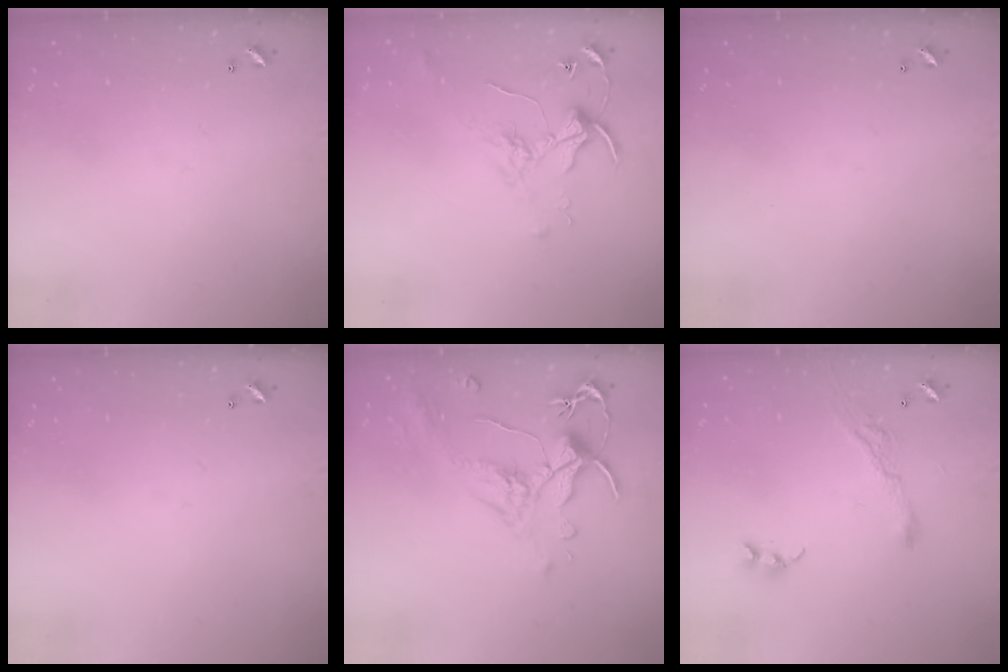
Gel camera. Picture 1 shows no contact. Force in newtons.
{"total": 2.1, "press": 2.1, "slide": 0.1}
{"total": 0.0}
{"total": 0.0}
{"total": 1.6, "press": 1.1, "slide": 1.2}
{"total": 5.7, "press": 5.6, "slide": 0.9}